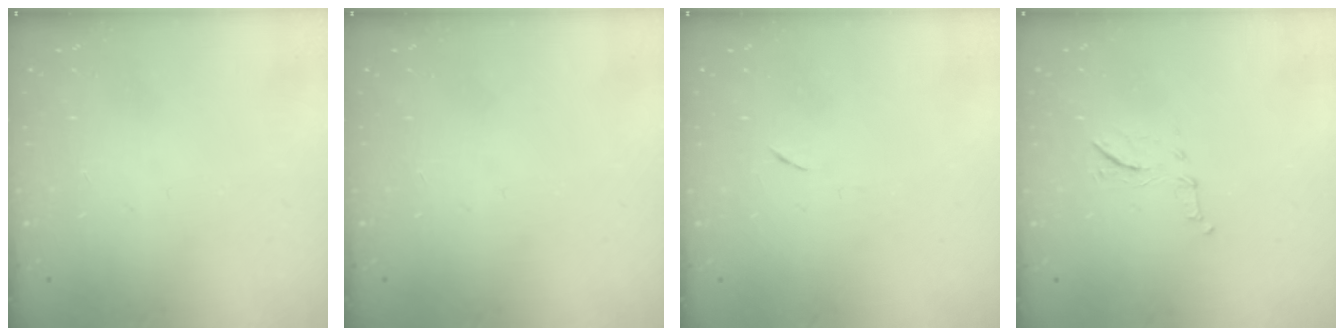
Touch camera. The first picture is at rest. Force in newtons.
{"total": 0.0}
{"total": 3.7, "press": 3.6, "slide": 0.7}
{"total": 7.2, "press": 7.0, "slide": 1.5}